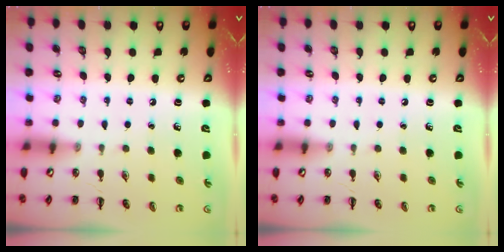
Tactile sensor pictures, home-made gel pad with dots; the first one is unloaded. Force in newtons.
{"total": 0.0}